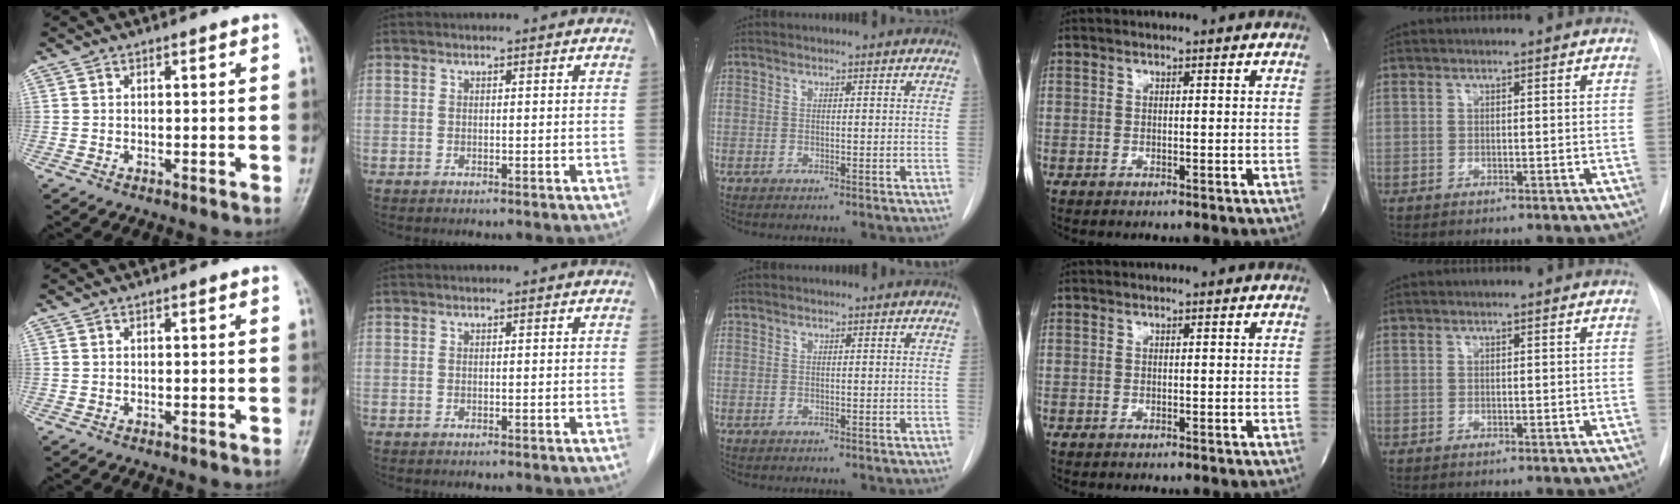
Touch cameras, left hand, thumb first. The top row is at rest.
{}